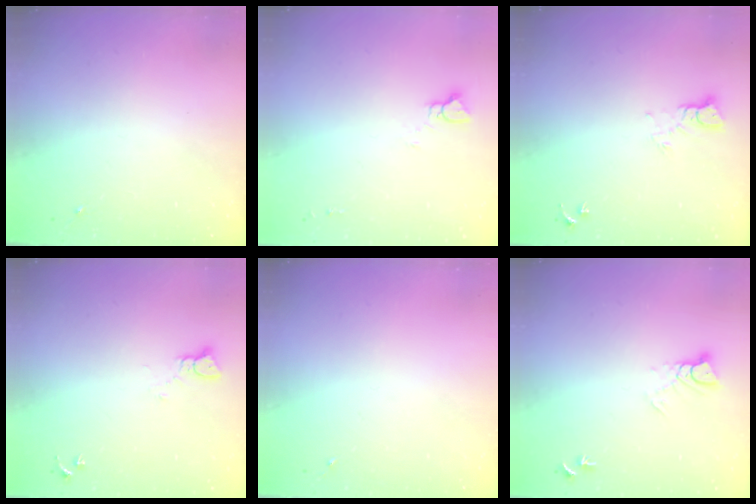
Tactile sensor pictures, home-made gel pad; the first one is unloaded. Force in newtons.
{"total": 3.6, "press": 3.6, "slide": 0.3}
{"total": 3.7, "press": 3.7, "slide": 0.4}
{"total": 2.2, "press": 2.2, "slide": 0.2}
{"total": 0.0}
{"total": 4.6, "press": 4.5, "slide": 0.5}